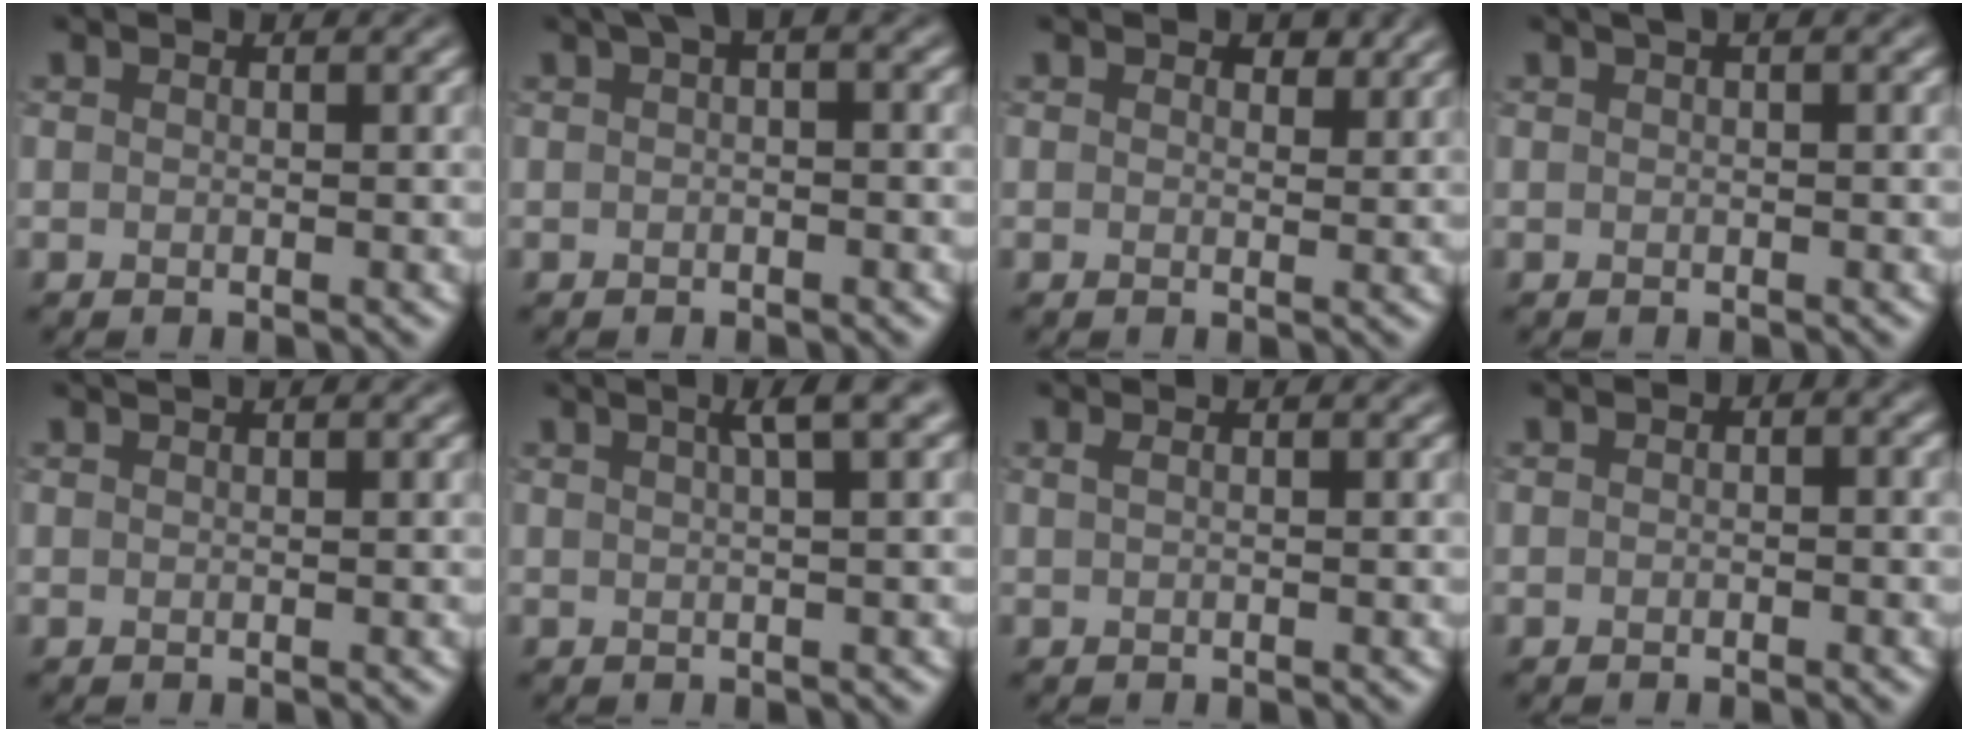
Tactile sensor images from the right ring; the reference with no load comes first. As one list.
[{"total": 1.6, "force": [0.6, 0.4, 1.5], "torque": [-0.022, 0.006, 0.008]}, {"total": 1.5, "force": [1.0, 0.8, 0.7], "torque": [-0.009, -0.004, 0.012]}, {"total": 1.1, "force": [0.6, 0.2, 0.9], "torque": [-0.016, 0.008, 0.008]}, {"total": 0.8, "force": [0.6, 0.2, 0.4], "torque": [-0.003, 0.000, 0.006]}, {"total": 2.6, "force": [1.3, 0.4, 2.3], "torque": [-0.024, 0.011, 0.018]}, {"total": 0.9, "force": [0.3, 0.4, 0.8], "torque": [-0.013, 0.003, 0.001]}, {"total": 1.1, "force": [-0.1, 0.7, 0.9], "torque": [-0.012, -0.002, -0.004]}]